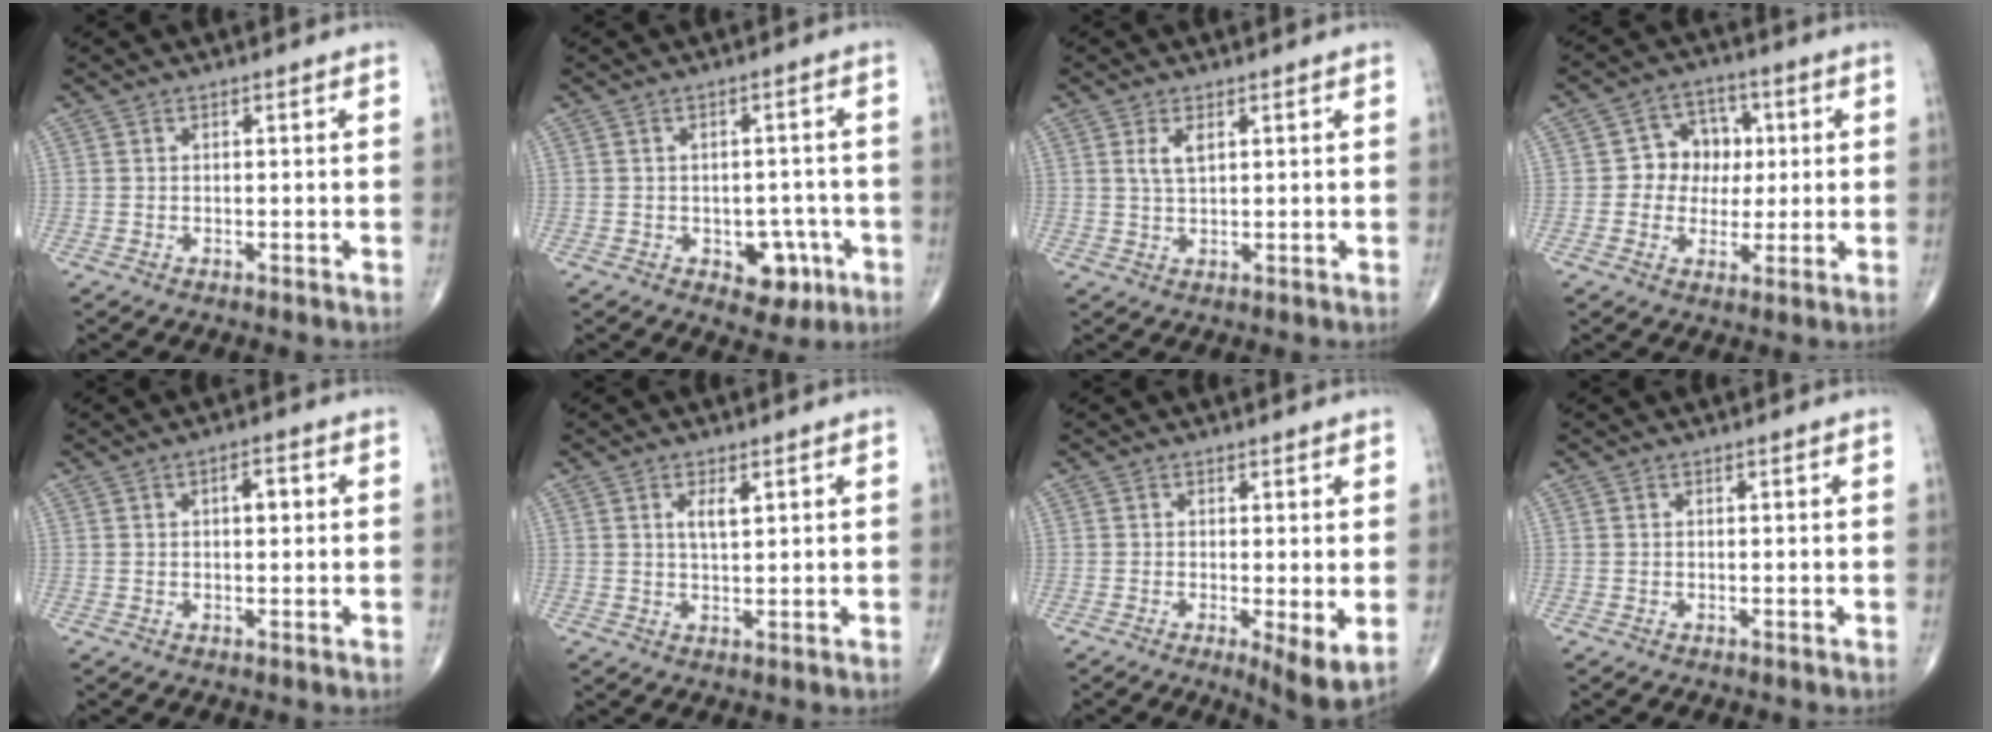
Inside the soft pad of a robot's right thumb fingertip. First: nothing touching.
{"total": 6.5, "force": [-2.6, 4.3, 4.1], "torque": [-0.019, 0.015, -0.026]}
{"total": 3.0, "force": [1.2, 1.3, 2.4], "torque": [-0.049, -0.002, 0.027]}
{"total": 8.5, "force": [0.7, 7.4, 4.0], "torque": [-0.005, 0.011, 0.005]}
{"total": 3.1, "force": [0.7, 1.4, 2.7], "torque": [-0.038, 0.004, 0.008]}
{"total": 3.0, "force": [1.3, 1.1, 2.5], "torque": [-0.043, -0.009, 0.025]}
{"total": 5.5, "force": [-0.6, 1.3, 5.3], "torque": [-0.084, -0.019, -0.011]}
{"total": 0.0}